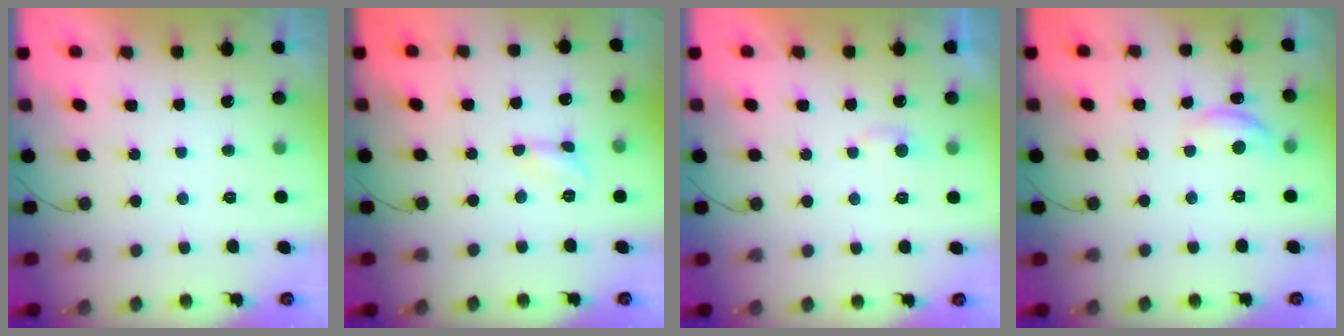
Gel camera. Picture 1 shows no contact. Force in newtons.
{"total": 2.7, "press": 2.7, "slide": 0.2}
{"total": 3.8, "press": 3.7, "slide": 0.4}
{"total": 9.2, "press": 9.2, "slide": 0.7}